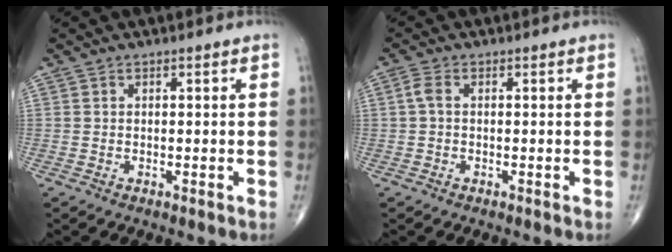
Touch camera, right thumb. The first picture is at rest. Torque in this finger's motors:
{"motor_torque": [-0.51, 0.10, 0.05, -0.02, 0.02]}